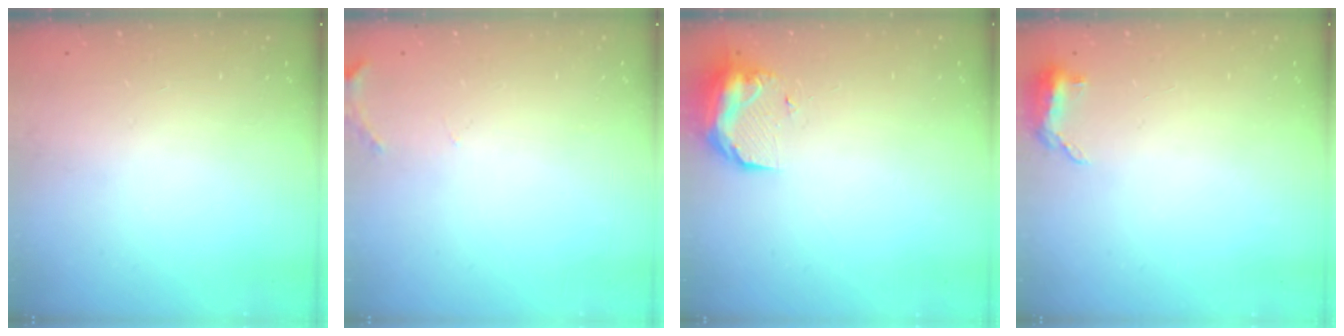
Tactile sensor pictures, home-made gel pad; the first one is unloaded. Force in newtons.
{"total": 5.6, "press": 5.4, "slide": 1.3}
{"total": 9.7, "press": 9.6, "slide": 0.9}
{"total": 5.7, "press": 5.6, "slide": 1.4}